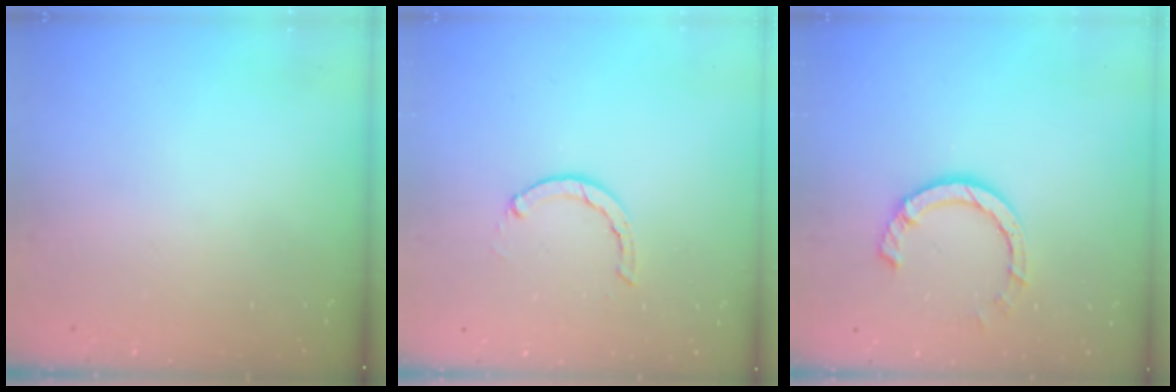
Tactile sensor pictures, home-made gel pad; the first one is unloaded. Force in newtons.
{"total": 2.1, "press": 2.1, "slide": 0.3}
{"total": 7.1, "press": 7.0, "slide": 1.1}